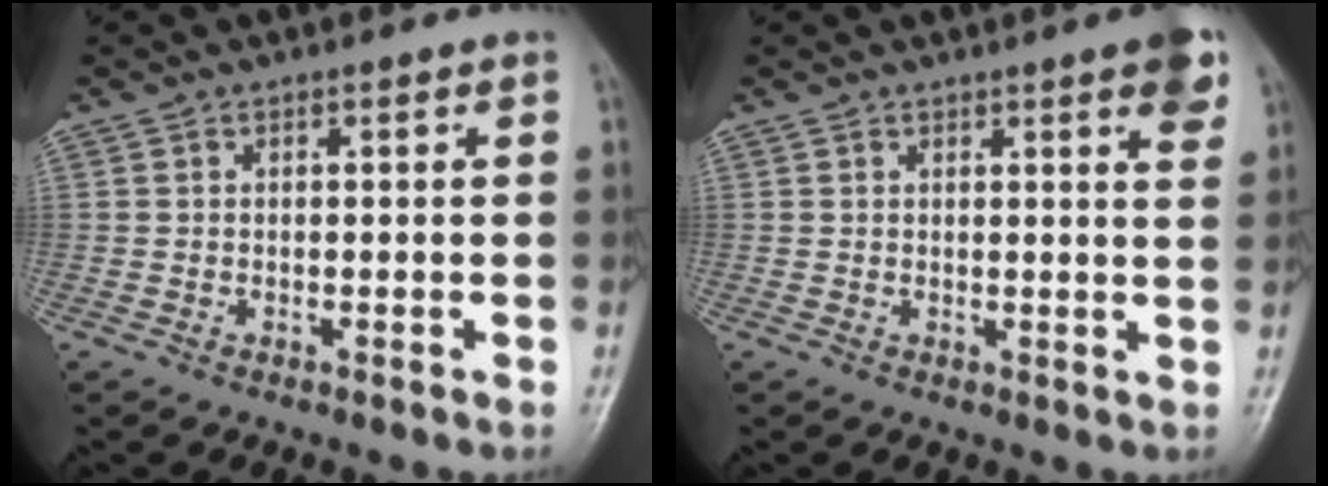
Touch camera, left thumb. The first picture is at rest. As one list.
[{"total": 6.0, "force": [3.2, 1.2, 4.9], "torque": [-0.047, -0.009, 0.036]}]